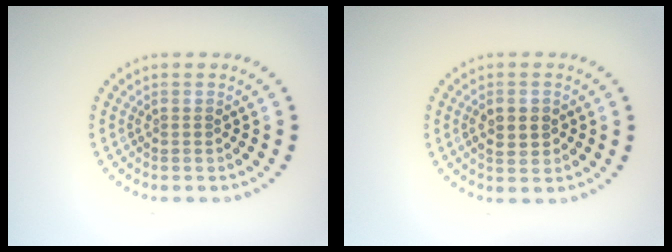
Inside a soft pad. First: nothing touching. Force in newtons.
{"total": 2.8, "press": 2.8, "slide": 0.2}